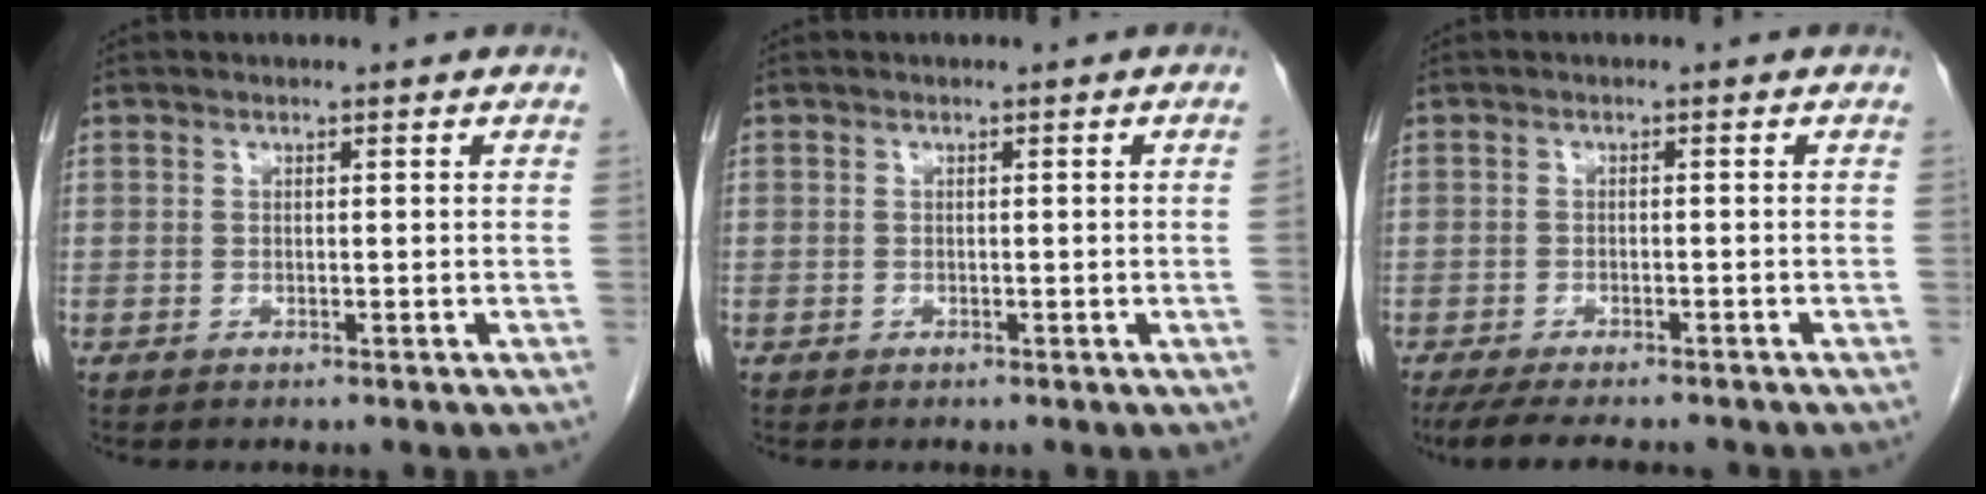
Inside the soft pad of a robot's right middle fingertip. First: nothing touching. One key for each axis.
{"total": 0.6, "fx": -0.1, "fy": -0.2, "fz": 0.6, "tx": -0.005, "ty": 0.000, "tz": -0.002}
{"total": 9.2, "fx": -8.0, "fy": 2.0, "fz": 4.2, "tx": -0.063, "ty": -0.014, "tz": -0.117}